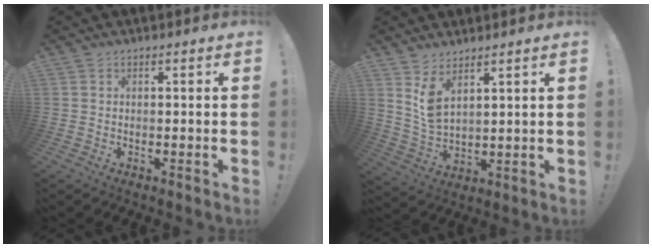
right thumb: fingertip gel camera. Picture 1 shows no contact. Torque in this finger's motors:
{"motor_torque": [0.06, 0.16, 0.42, 0.14, 0.05]}